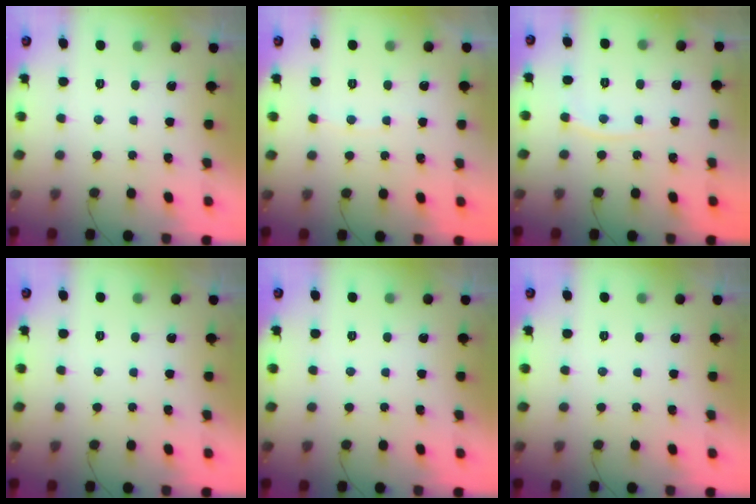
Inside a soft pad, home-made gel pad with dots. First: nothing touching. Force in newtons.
{"total": 2.2, "press": 2.2, "slide": 0.3}
{"total": 4.3, "press": 4.3, "slide": 0.2}
{"total": 0.0}
{"total": 0.0}
{"total": 0.0}